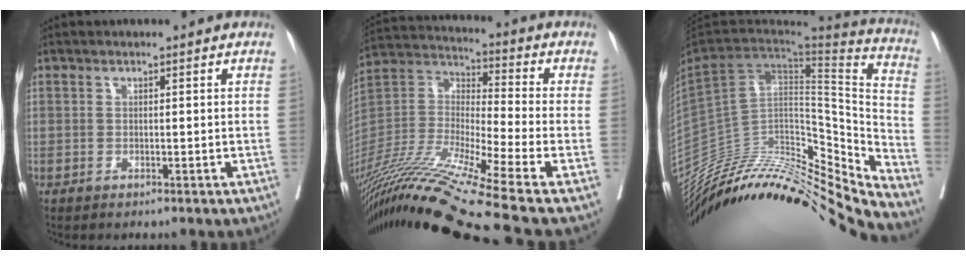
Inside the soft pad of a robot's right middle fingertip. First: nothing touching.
{"total": 21.0, "force": [-15.7, -1.8, 13.8], "torque": [-0.306, -0.022, -0.295]}
{"total": 33.8, "force": [-29.9, 6.1, 14.6], "torque": [-0.205, -0.010, -0.443]}